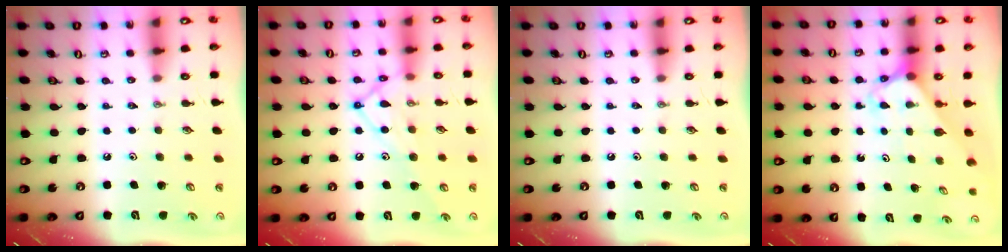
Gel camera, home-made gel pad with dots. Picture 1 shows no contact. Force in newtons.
{"total": 14.0, "press": 14.0, "slide": 1.3}
{"total": 0.0}
{"total": 2.7, "press": 2.7, "slide": 0.2}